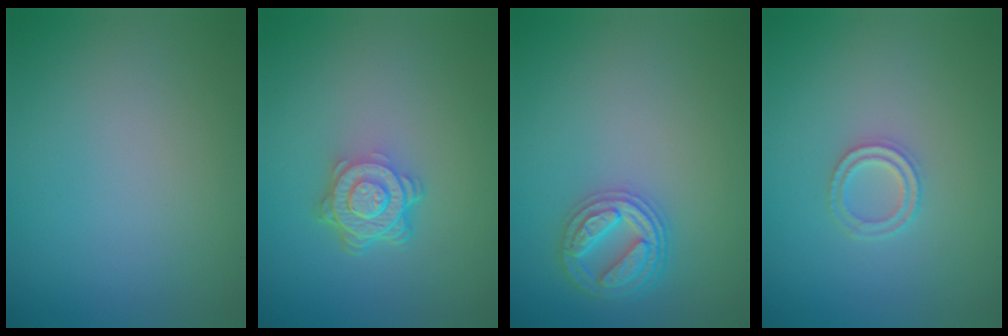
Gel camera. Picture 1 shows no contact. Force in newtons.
{"total": 4.9, "press": 3.5, "slide": 3.5}
{"total": 3.9, "press": 3.7, "slide": 1.3}
{"total": 2.0, "press": 1.9, "slide": 0.4}